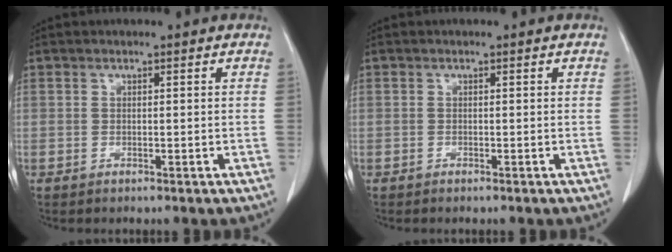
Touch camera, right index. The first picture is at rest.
{"total": 0.0}